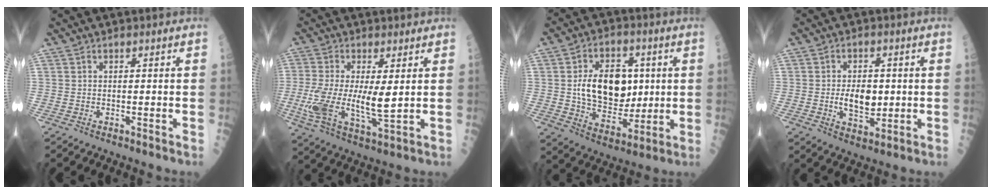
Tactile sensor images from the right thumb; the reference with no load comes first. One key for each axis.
{"total": 12.6, "fx": -0.1, "fy": 4.4, "fz": 11.8, "tx": -0.254, "ty": -0.019, "tz": 0.003}
{"total": 15.8, "fx": 1.9, "fy": 10.6, "fz": 11.6, "tx": -0.133, "ty": -0.004, "tz": 0.039}
{"total": 7.3, "fx": -0.2, "fy": 4.4, "fz": 5.8, "tx": -0.076, "ty": -0.005, "tz": 0.001}